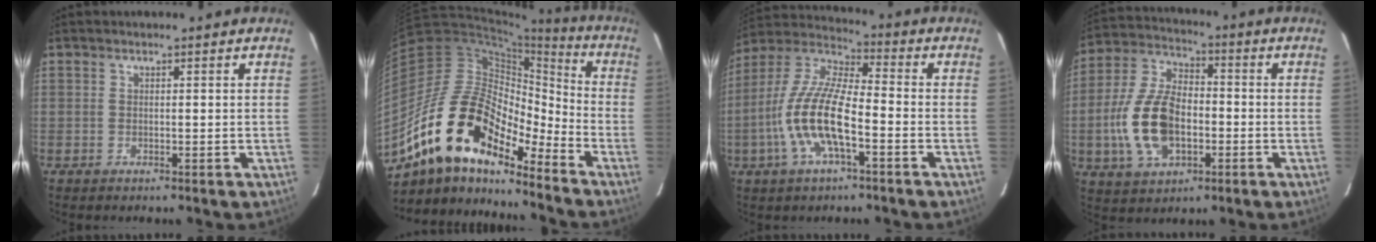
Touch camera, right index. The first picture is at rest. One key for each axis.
{"total": 20.6, "fx": -14.6, "fy": 7.6, "fz": 12.3, "tx": -0.217, "ty": -0.012, "tz": -0.284}
{"total": 14.7, "fx": -4.9, "fy": 4.5, "fz": 13.1, "tx": -0.272, "ty": -0.001, "tz": -0.099}
{"total": 15.4, "fx": -3.5, "fy": 9.0, "fz": 12.0, "tx": -0.254, "ty": 0.010, "tz": -0.056}